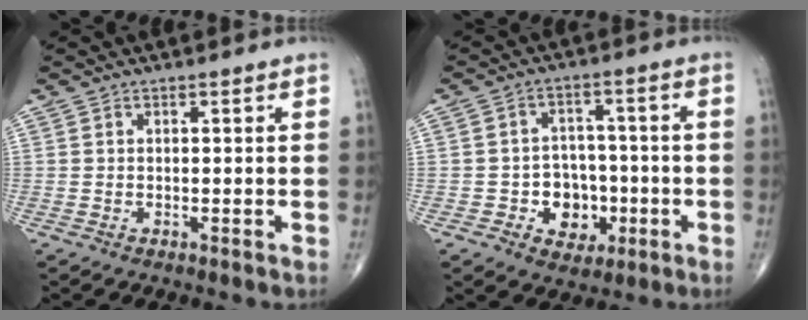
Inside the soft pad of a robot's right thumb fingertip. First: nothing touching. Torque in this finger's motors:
{"motor_torque": [0.65, 0.19, 0.52, -0.28, 0.02]}